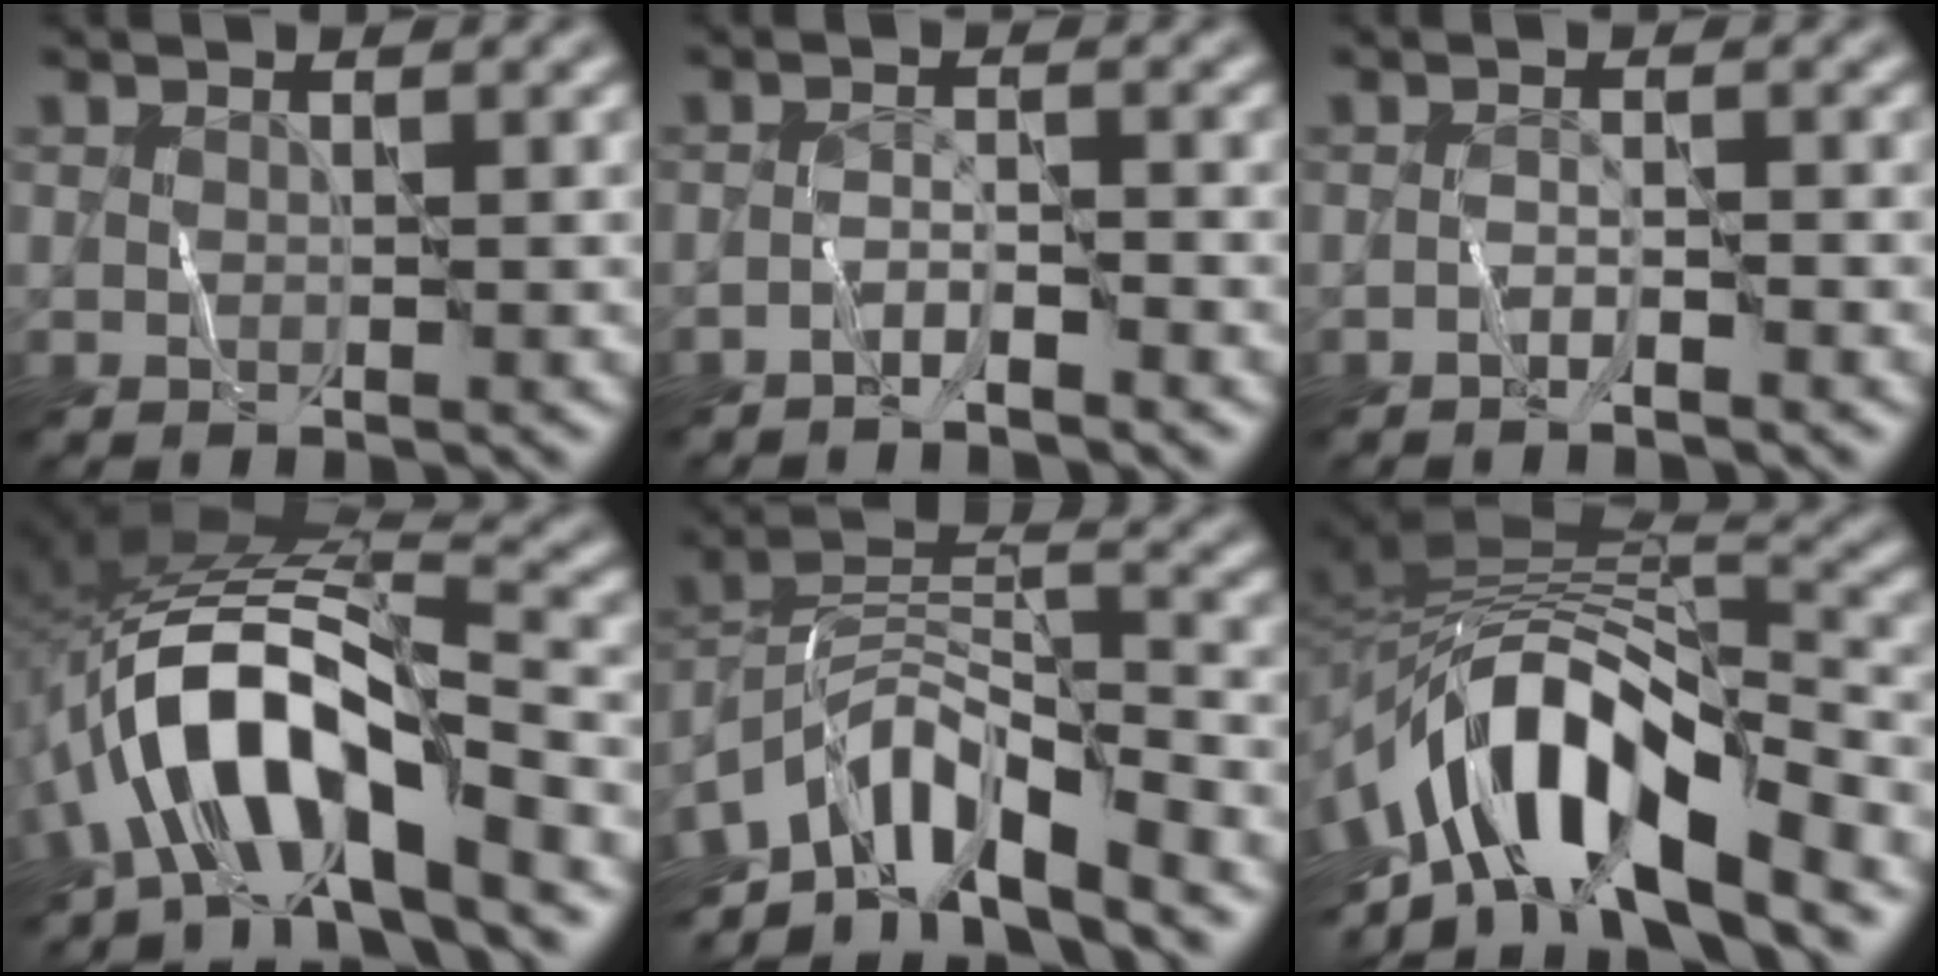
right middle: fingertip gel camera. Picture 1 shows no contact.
{"total": 1.4, "force": [-1.3, -0.1, 0.7], "torque": [-0.014, 0.006, -0.027]}
{"total": 0.9, "force": [-0.8, -0.2, 0.3], "torque": [-0.005, 0.003, -0.018]}
{"total": 9.6, "force": [-4.8, 3.1, 7.6], "torque": [-0.136, 0.016, -0.094]}
{"total": 8.4, "force": [-6.1, 2.6, 5.2], "torque": [-0.077, 0.002, -0.129]}
{"total": 11.2, "force": [-5.6, 4.5, 8.6], "torque": [-0.133, 0.015, -0.106]}